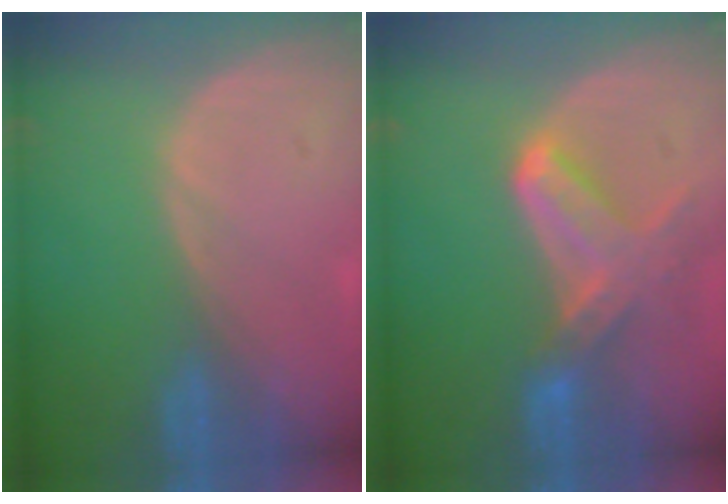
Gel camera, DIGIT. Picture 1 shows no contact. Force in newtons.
{"total": 6.8, "press": 6.6, "slide": 1.7}